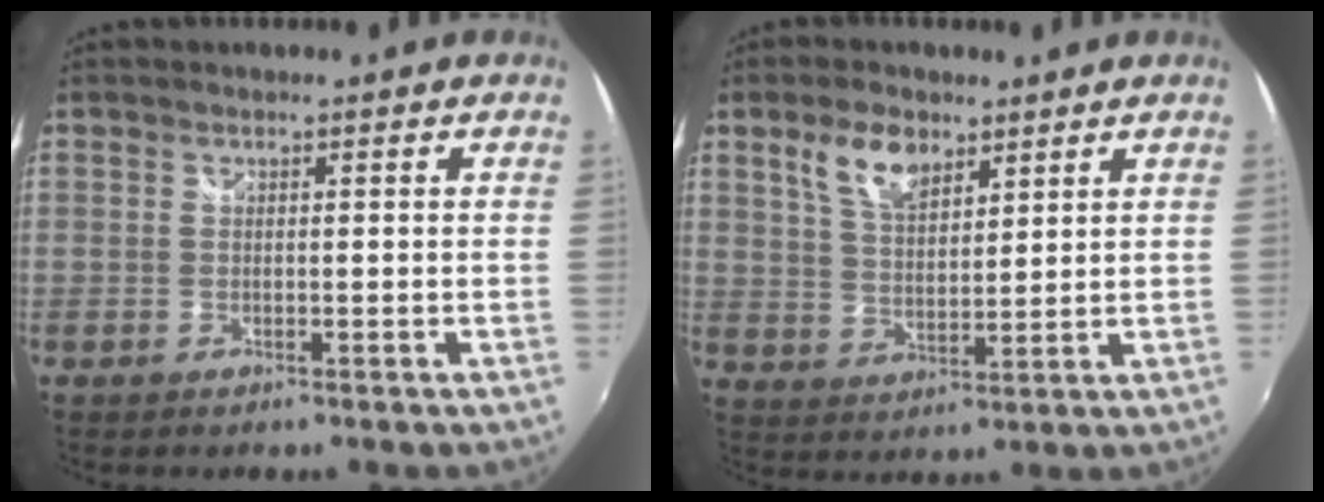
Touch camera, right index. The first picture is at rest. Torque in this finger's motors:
{"motor_torque": [0.23, 0.08, 0.35, 0.08]}